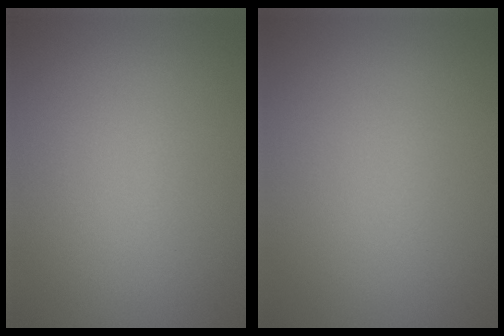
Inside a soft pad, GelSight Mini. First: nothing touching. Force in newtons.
{"total": 0.0}